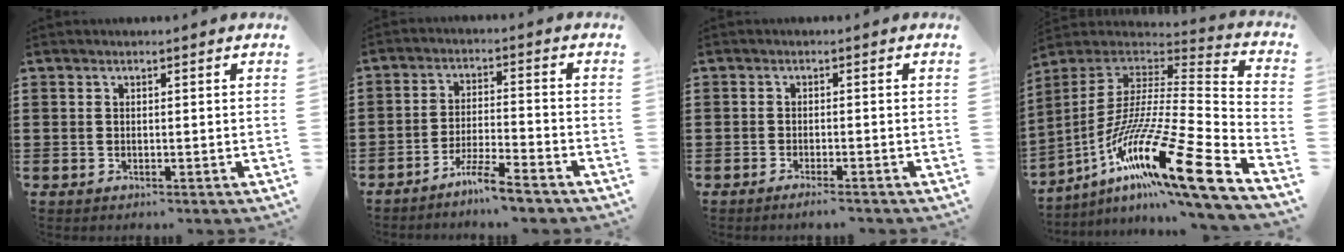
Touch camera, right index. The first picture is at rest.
{"total": 5.6, "force": [-5.1, -0.4, 2.4], "torque": [-0.054, -0.010, -0.099]}
{"total": 1.4, "force": [-1.3, -0.2, 0.6], "torque": [-0.010, -0.003, -0.023]}
{"total": 20.0, "force": [-11.0, 2.4, 16.5], "torque": [-0.314, -0.003, -0.208]}